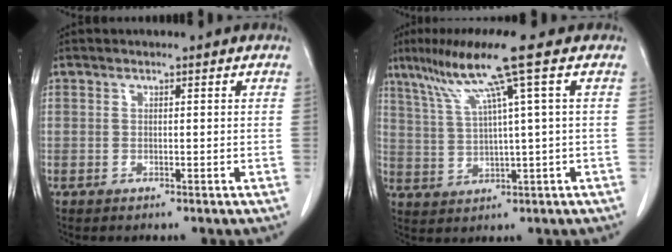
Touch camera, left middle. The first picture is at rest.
{"total": 9.0, "force": [4.9, -2.0, 7.3], "torque": [-0.136, 0.018, 0.090]}